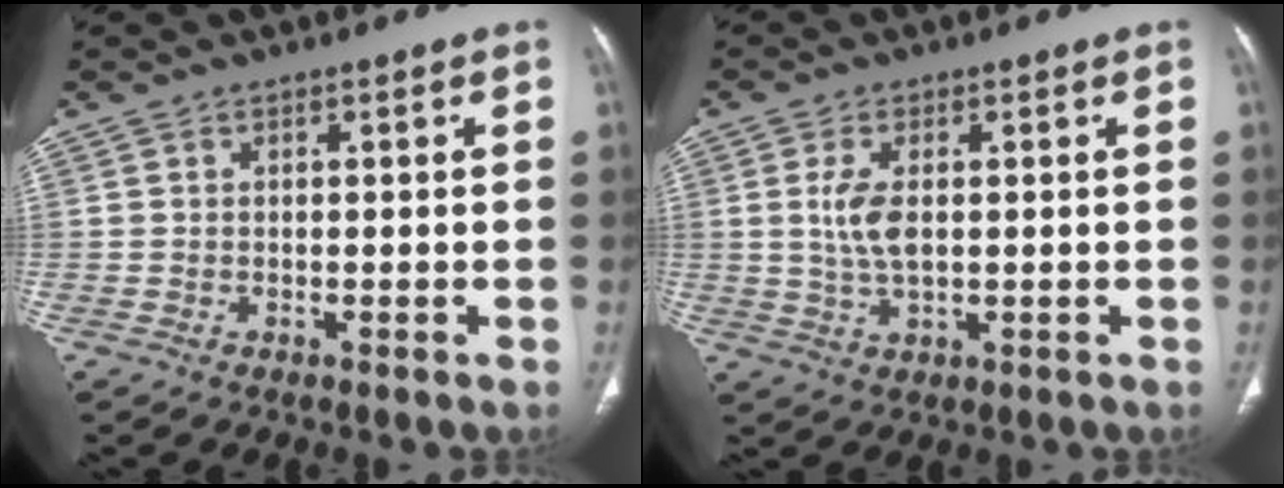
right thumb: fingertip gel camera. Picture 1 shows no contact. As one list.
[{"total": 5.7, "force": [0.7, 2.8, 5.0], "torque": [-0.108, -0.004, 0.016]}]